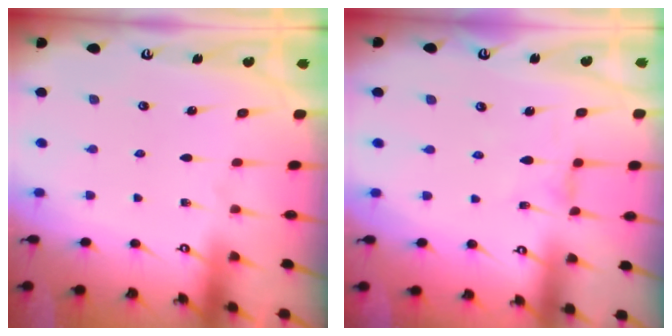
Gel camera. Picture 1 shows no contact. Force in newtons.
{"total": 1.4, "press": 1.4, "slide": 0.2}